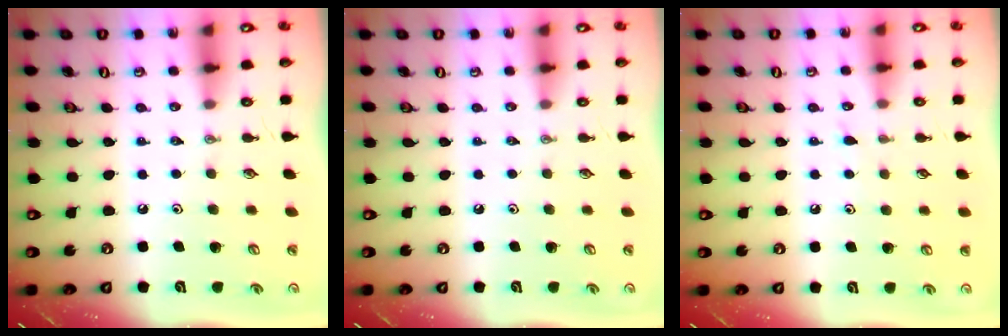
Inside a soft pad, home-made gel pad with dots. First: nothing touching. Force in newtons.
{"total": 0.0}
{"total": 5.7, "press": 5.7, "slide": 0.7}